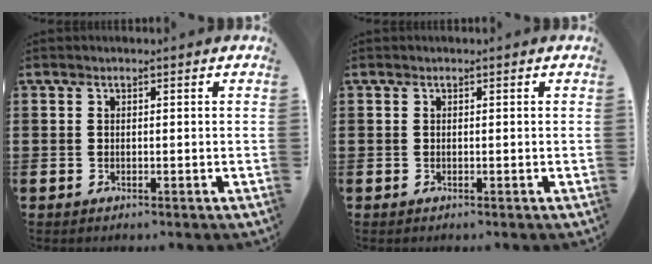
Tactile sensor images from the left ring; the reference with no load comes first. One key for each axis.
{"total": 0.0}